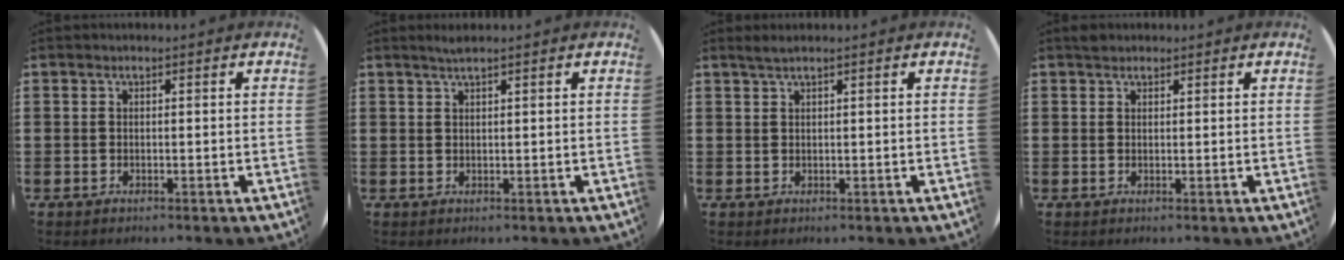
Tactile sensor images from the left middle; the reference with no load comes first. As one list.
[{"total": 1.4, "force": [1.1, -0.1, 0.8], "torque": [-0.014, 0.002, 0.019]}, {"total": 1.1, "force": [0.8, -0.1, 0.8], "torque": [-0.012, 0.003, 0.013]}, {"total": 0.9, "force": [0.9, 0.4, -0.1], "torque": [0.001, 0.003, 0.017]}]